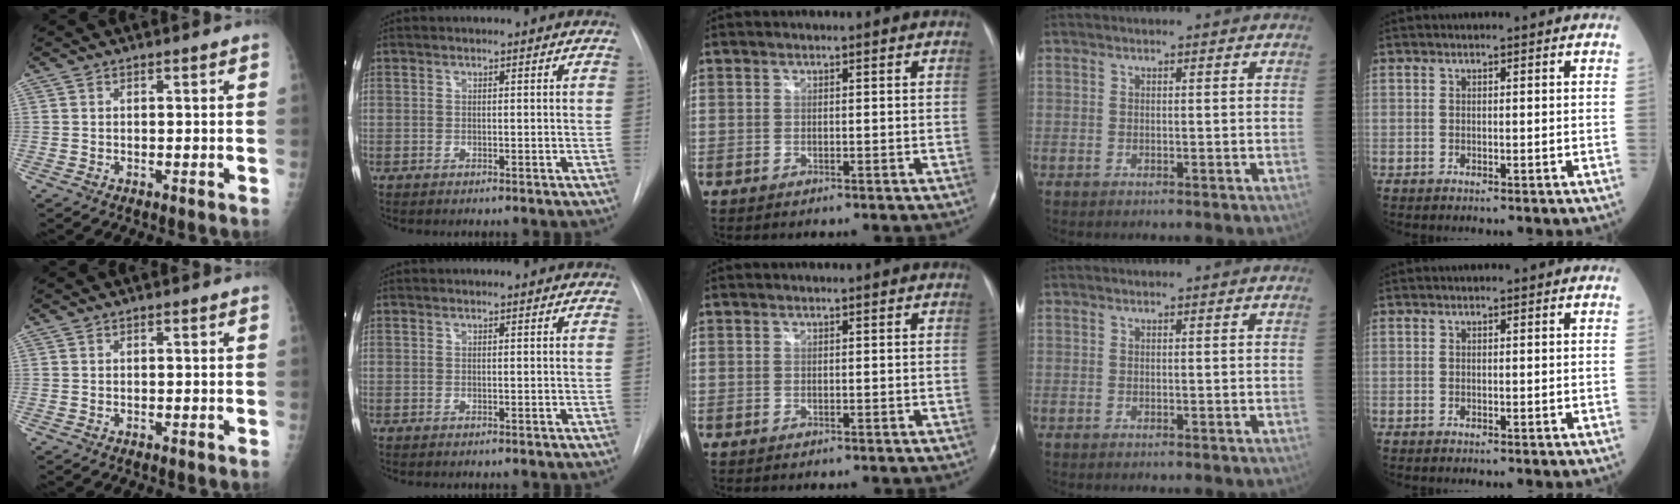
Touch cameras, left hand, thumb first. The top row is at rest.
{}